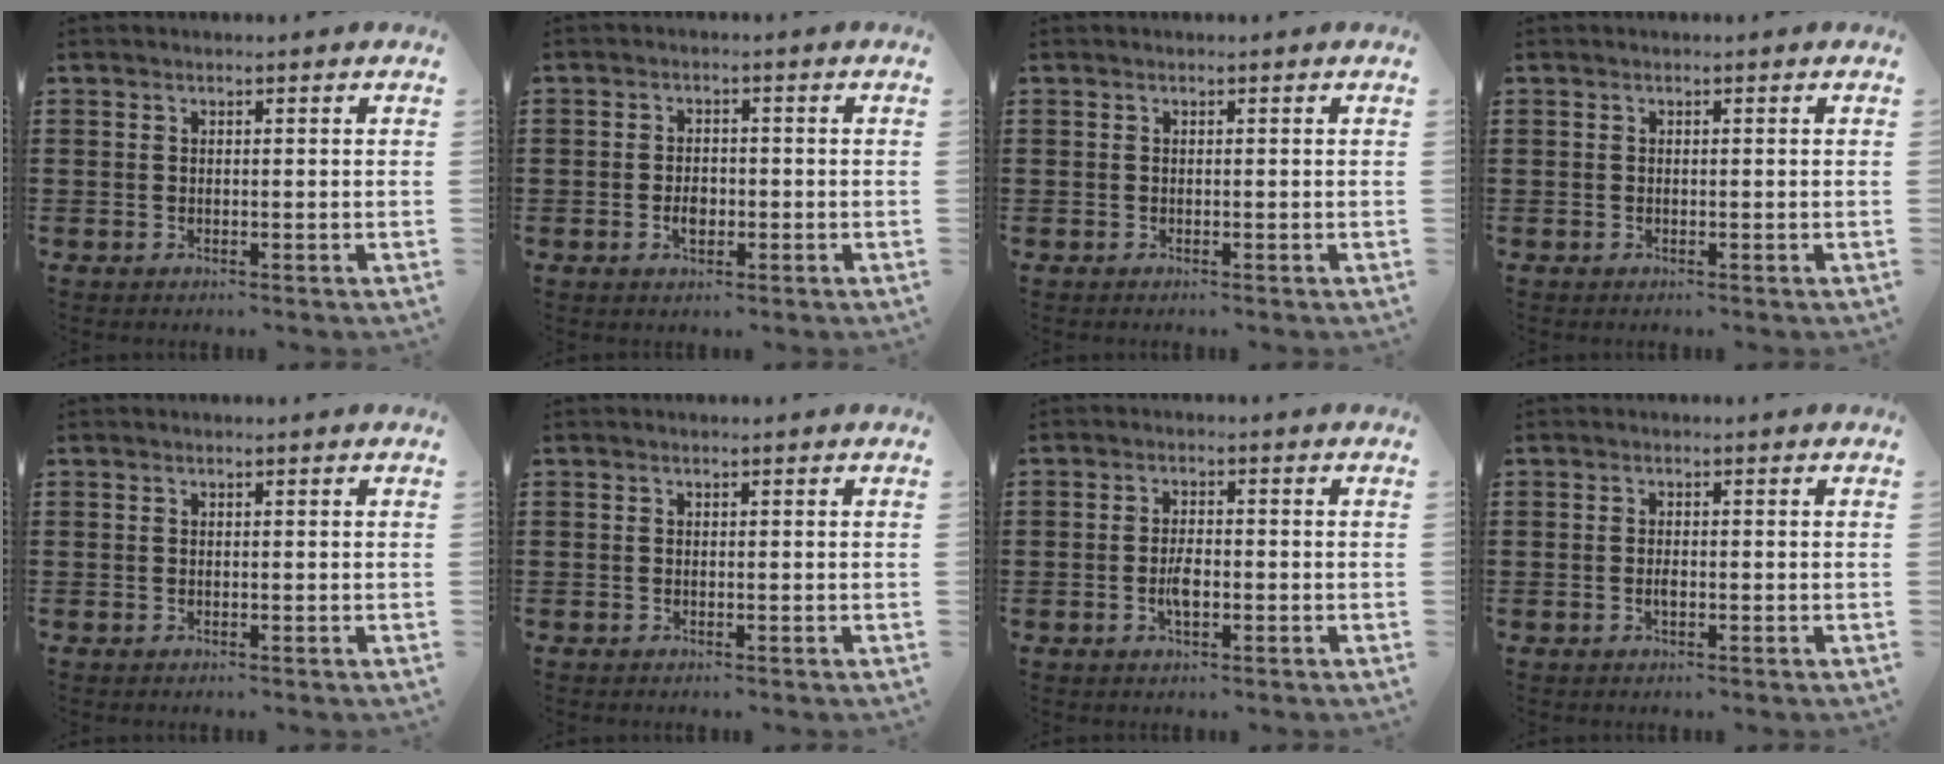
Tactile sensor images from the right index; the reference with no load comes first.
{"total": 2.6, "force": [-0.7, 1.6, 2.0], "torque": [-0.037, 0.003, -0.013]}
{"total": 0.0}
{"total": 0.0}
{"total": 0.0}
{"total": 0.0}
{"total": 3.2, "force": [-0.9, 1.2, 2.8], "torque": [-0.058, -0.001, -0.017]}
{"total": 1.3, "force": [-0.3, 0.5, 1.1], "torque": [-0.022, -0.003, -0.005]}